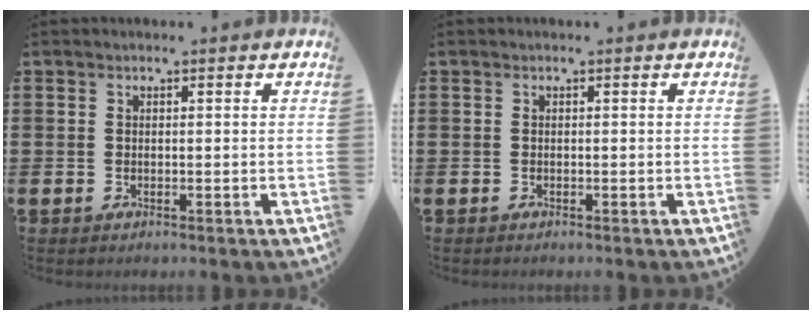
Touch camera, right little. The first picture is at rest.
{"total": 0.0}